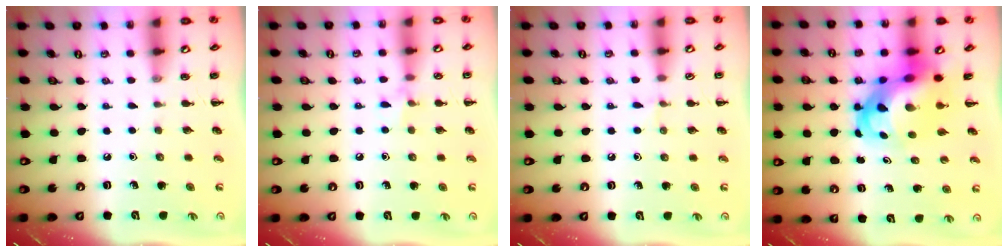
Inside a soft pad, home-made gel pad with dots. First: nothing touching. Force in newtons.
{"total": 5.7, "press": 5.5, "slide": 1.5}
{"total": 3.8, "press": 3.5, "slide": 1.3}
{"total": 10.2, "press": 9.8, "slide": 3.0}